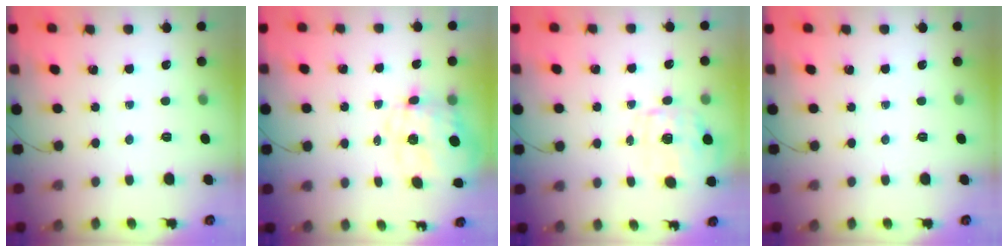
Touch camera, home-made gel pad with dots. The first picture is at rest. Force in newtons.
{"total": 9.1, "press": 9.0, "slide": 1.5}
{"total": 1.7, "press": 1.6, "slide": 0.5}
{"total": 0.0}